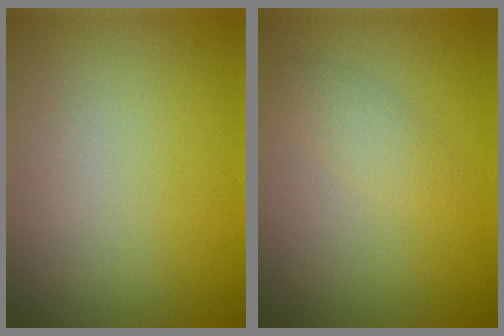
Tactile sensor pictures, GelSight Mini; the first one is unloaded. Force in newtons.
{"total": 1.6, "press": 1.6, "slide": 0.1}